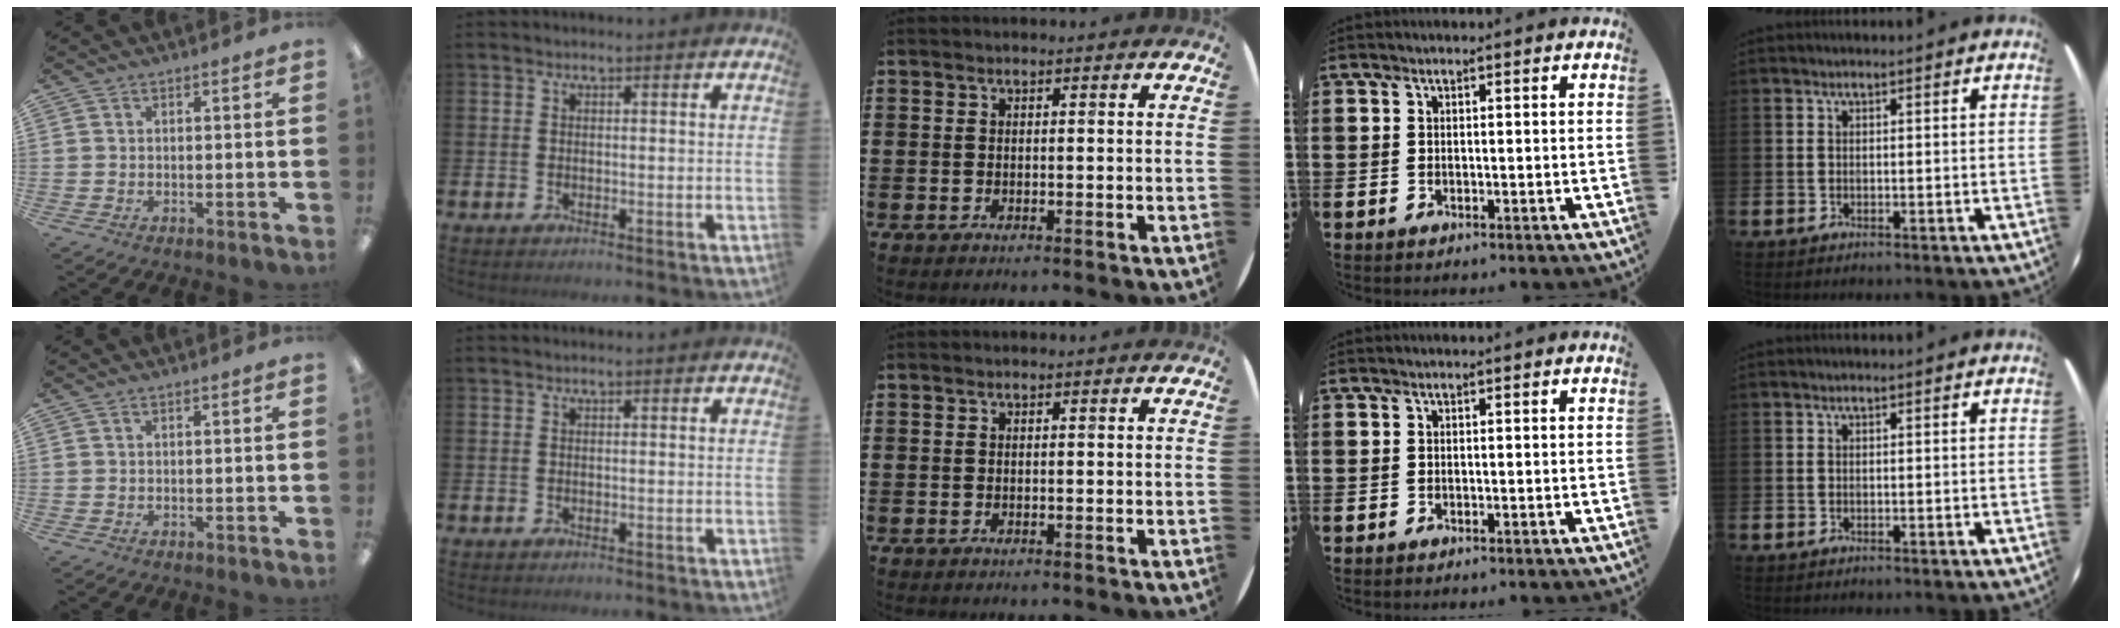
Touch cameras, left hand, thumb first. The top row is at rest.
{}